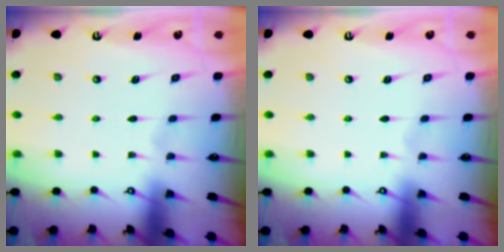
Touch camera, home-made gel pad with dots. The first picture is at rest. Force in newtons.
{"total": 0.0}